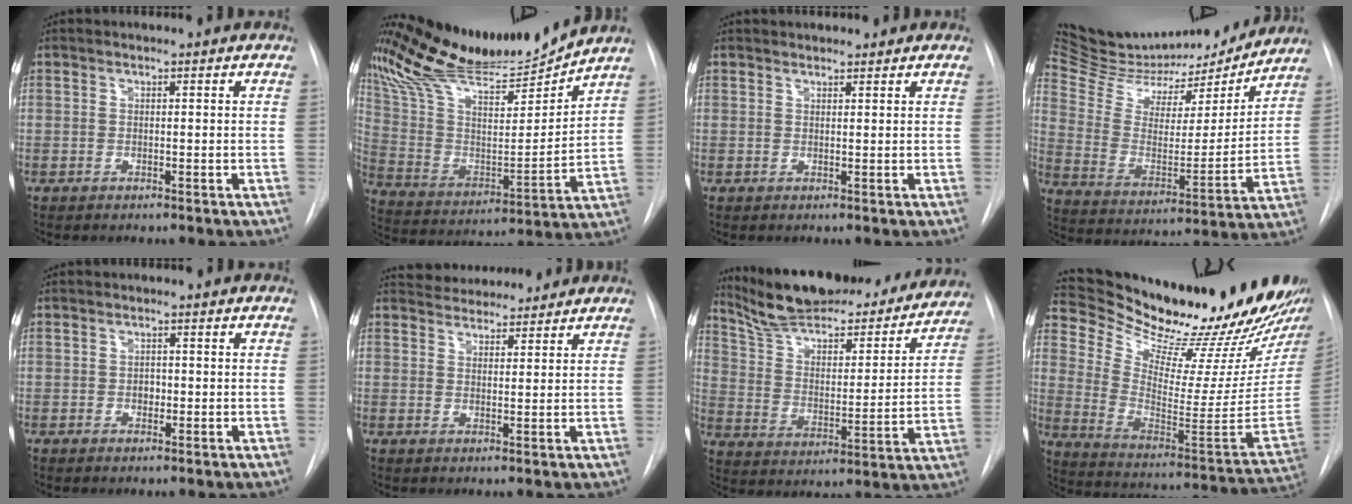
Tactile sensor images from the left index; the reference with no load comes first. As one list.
[{"total": 19.6, "force": [18.4, 1.1, 6.5], "torque": [-0.137, -0.025, 0.316]}, {"total": 2.8, "force": [2.6, 0.8, 0.6], "torque": [-0.007, 0.020, 0.035]}, {"total": 24.0, "force": [22.3, 6.0, 6.3], "torque": [-0.117, -0.019, 0.343]}, {"total": 1.3, "force": [-0.2, 1.0, 0.8], "torque": [-0.011, 0.003, -0.002]}, {"total": 7.5, "force": [7.1, 1.9, 1.3], "torque": [-0.017, 0.022, 0.104]}, {"total": 26.9, "force": [23.9, 6.1, 10.9], "torque": [-0.168, -0.016, 0.337]}, {"total": 28.1, "force": [25.4, 2.5, 11.7], "torque": [-0.186, -0.119, 0.351]}]